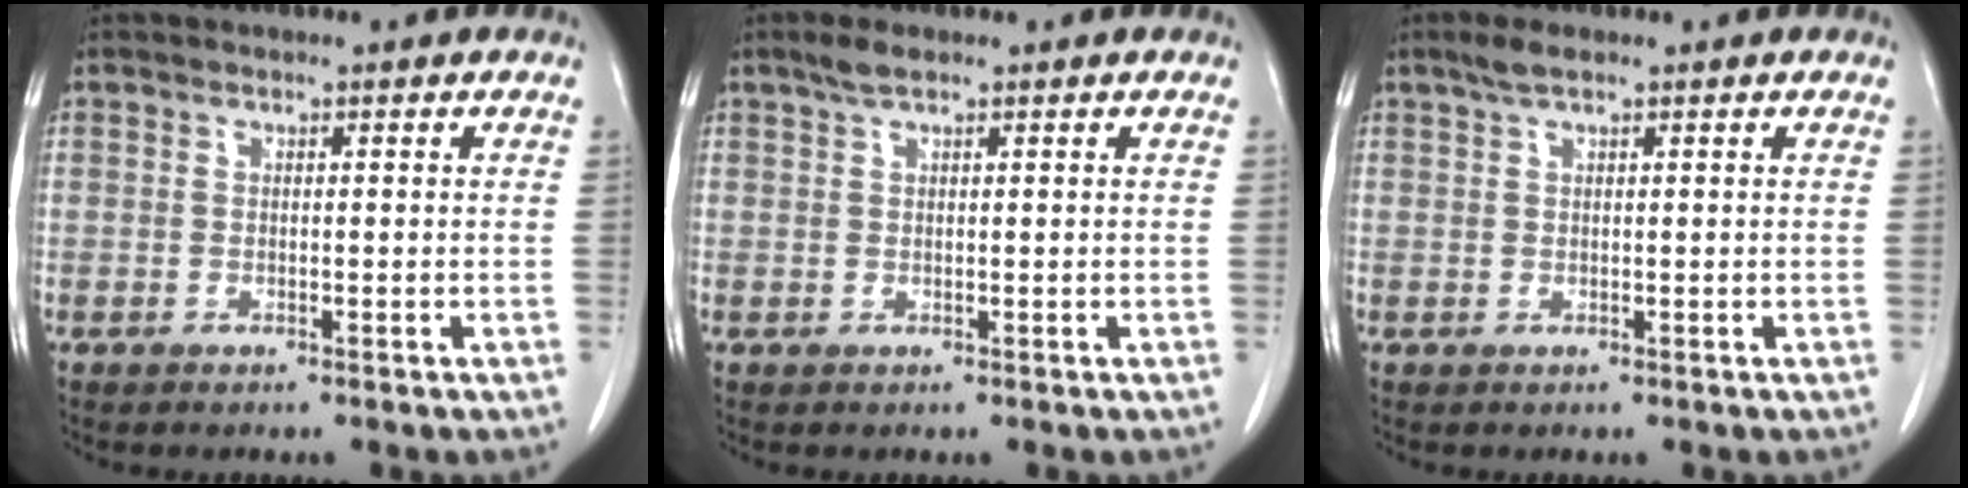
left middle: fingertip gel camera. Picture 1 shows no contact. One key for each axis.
{"total": 1.8, "fx": 1.3, "fy": 0.3, "fz": 1.2, "tx": -0.031, "ty": 0.006, "tz": 0.028}
{"total": 1.8, "fx": 1.3, "fy": 0.2, "fz": 1.3, "tx": -0.033, "ty": 0.008, "tz": 0.028}